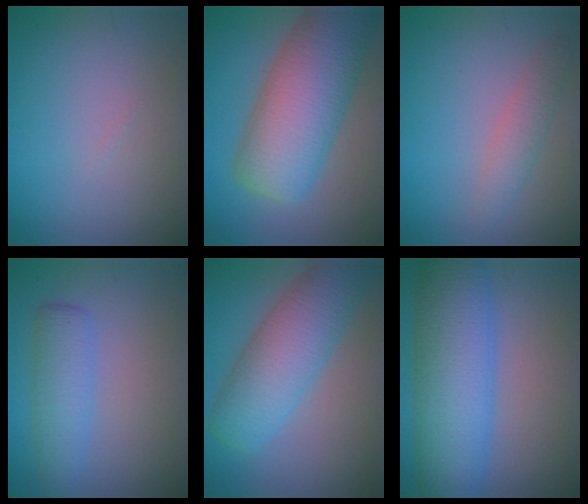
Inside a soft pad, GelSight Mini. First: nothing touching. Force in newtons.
{"total": 11.1, "press": 11.1, "slide": 0.5}
{"total": 1.3, "press": 1.3, "slide": 0.3}
{"total": 3.4, "press": 3.4, "slide": 0.1}
{"total": 7.5, "press": 7.5, "slide": 0.3}
{"total": 9.9, "press": 9.9, "slide": 0.3}